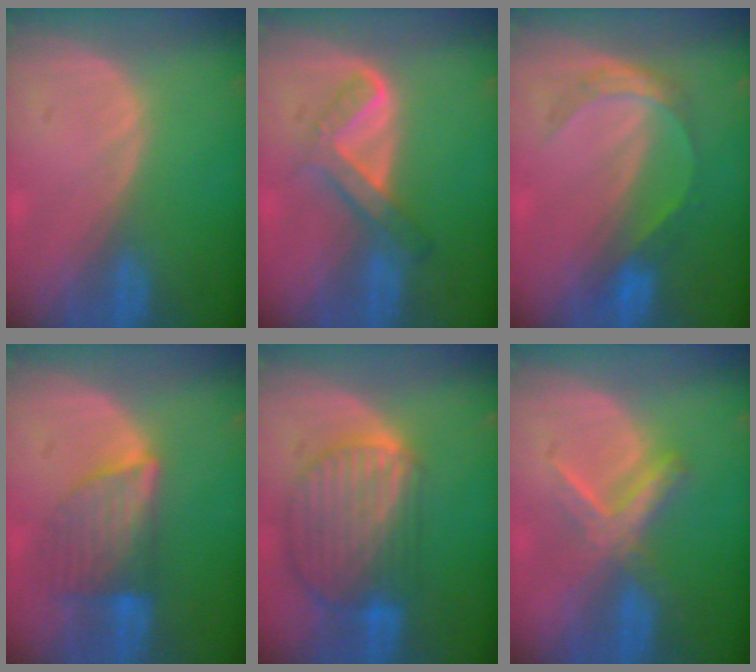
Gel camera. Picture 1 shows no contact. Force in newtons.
{"total": 5.4, "press": 5.0, "slide": 2.0}
{"total": 4.8, "press": 4.7, "slide": 1.0}
{"total": 6.9, "press": 6.7, "slide": 1.6}
{"total": 10.2, "press": 8.7, "slide": 5.3}
{"total": 5.5, "press": 5.4, "slide": 1.1}